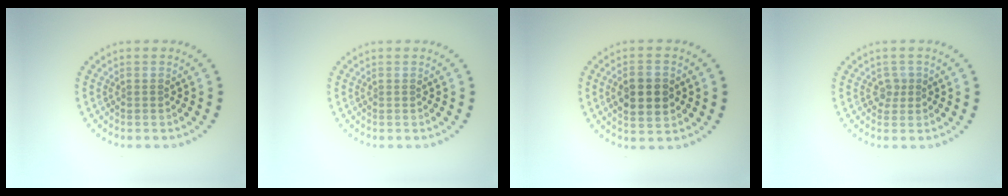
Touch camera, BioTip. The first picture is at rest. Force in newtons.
{"total": 0.0}
{"total": 4.0, "press": 4.0, "slide": 0.2}
{"total": 1.2, "press": 1.0, "slide": 0.7}